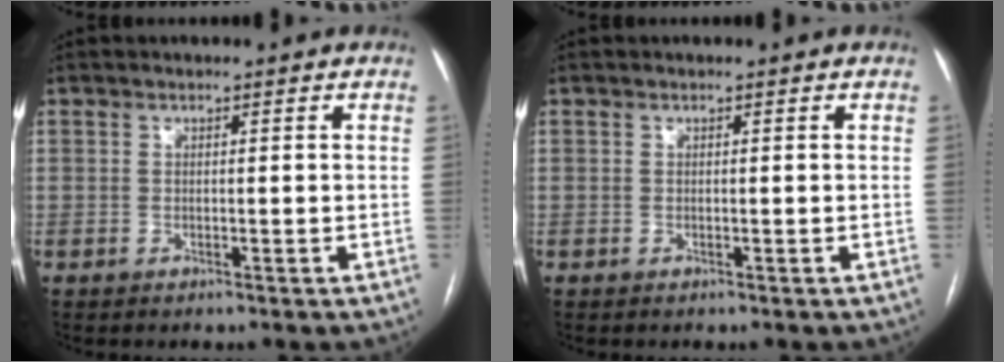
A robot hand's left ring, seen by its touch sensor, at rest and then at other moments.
{"total": 0.0}